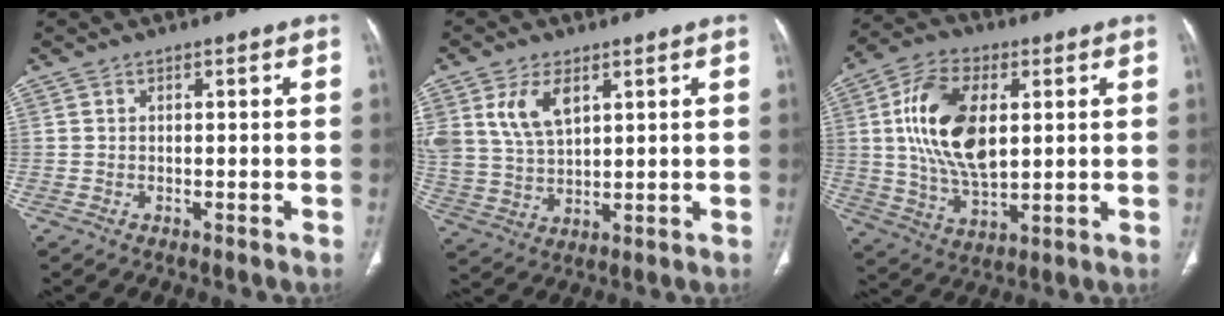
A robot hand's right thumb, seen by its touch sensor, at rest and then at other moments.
{"total": 9.0, "force": [4.1, 5.1, 6.2], "torque": [-0.117, -0.012, 0.090]}
{"total": 17.0, "force": [3.1, 9.3, 13.9], "torque": [-0.255, -0.004, 0.060]}